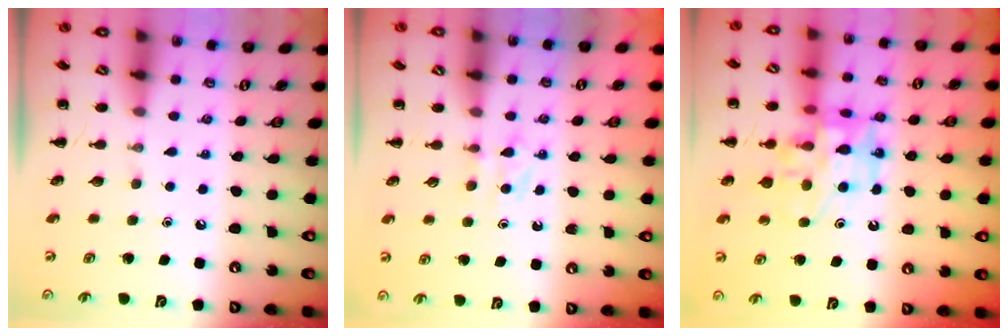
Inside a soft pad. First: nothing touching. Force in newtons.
{"total": 3.8, "press": 3.6, "slide": 1.3}
{"total": 15.4, "press": 15.1, "slide": 3.2}